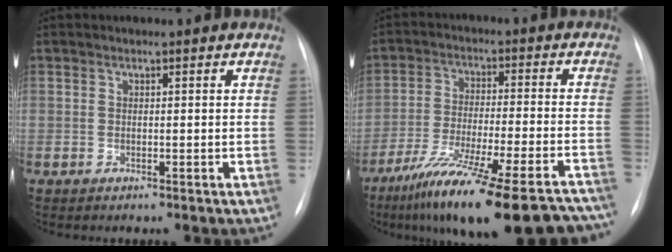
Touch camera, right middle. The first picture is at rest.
{"total": 24.7, "force": [-20.0, 2.4, 14.2], "torque": [-0.176, -0.027, -0.300]}